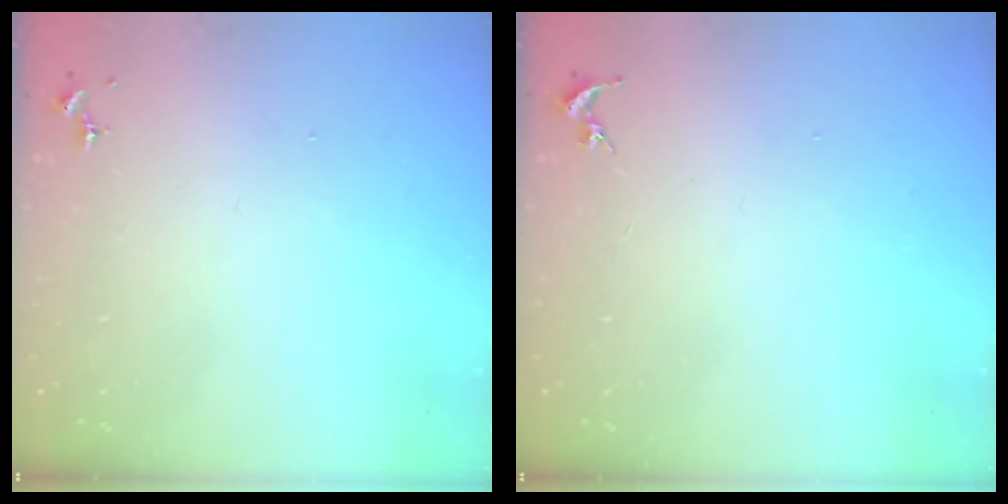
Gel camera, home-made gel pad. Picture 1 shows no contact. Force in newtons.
{"total": 0.0}